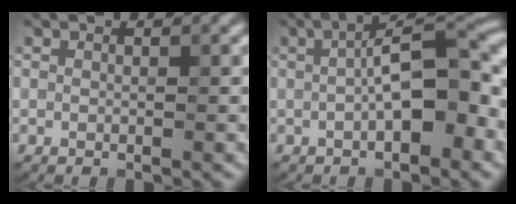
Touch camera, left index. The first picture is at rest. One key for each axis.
{"total": 8.4, "fx": -0.9, "fy": 3.0, "fz": 7.9, "tx": -0.113, "ty": 0.014, "tz": -0.020}